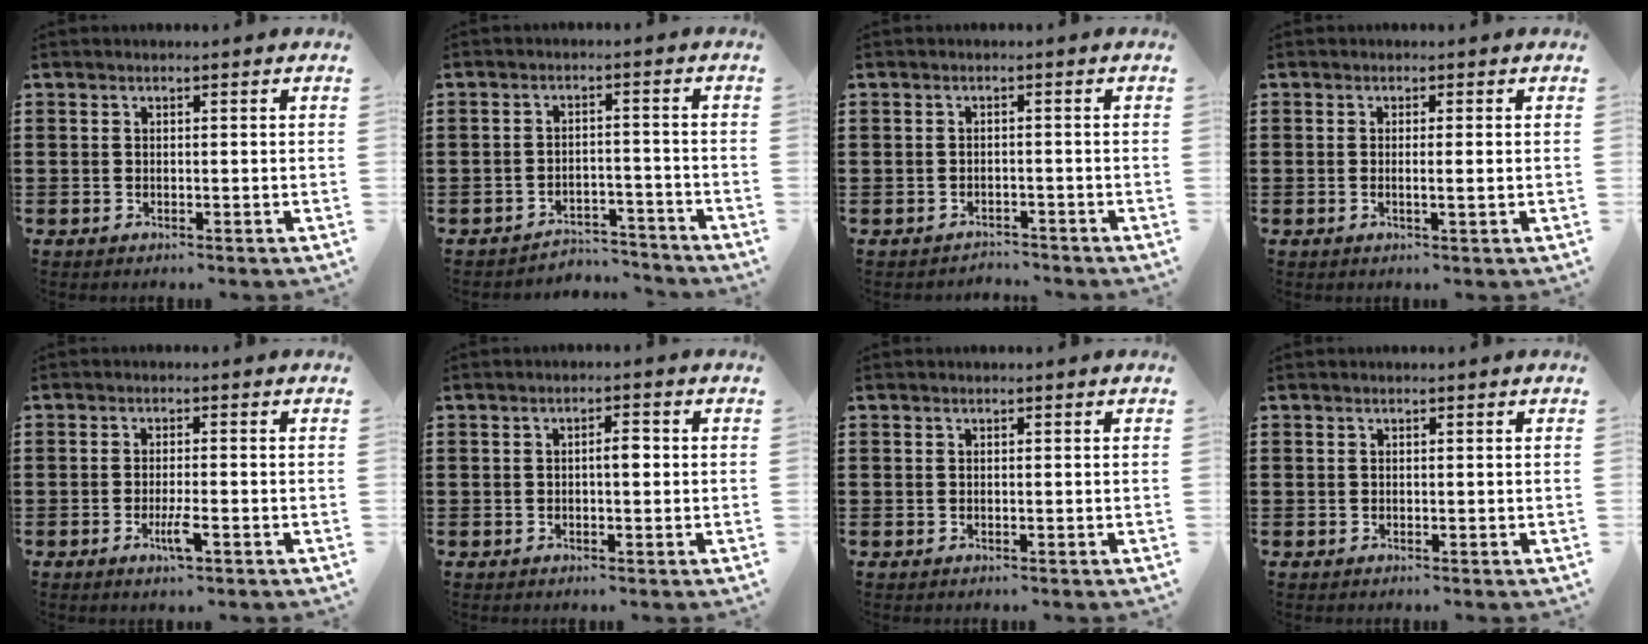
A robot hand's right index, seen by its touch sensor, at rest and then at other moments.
{"total": 3.8, "force": [-3.7, 0.7, 0.3], "torque": [-0.010, 0.006, -0.077]}
{"total": 1.8, "force": [-1.8, 0.2, -0.3], "torque": [-0.001, 0.002, -0.042]}
{"total": 1.5, "force": [-0.2, -0.2, 1.5], "torque": [-0.024, -0.006, -0.005]}
{"total": 3.7, "force": [-1.6, 0.4, 3.3], "torque": [-0.069, -0.011, -0.031]}
{"total": 2.3, "force": [-0.1, 0.7, 2.2], "torque": [-0.042, 0.003, -0.003]}
{"total": 0.0}
{"total": 0.0}